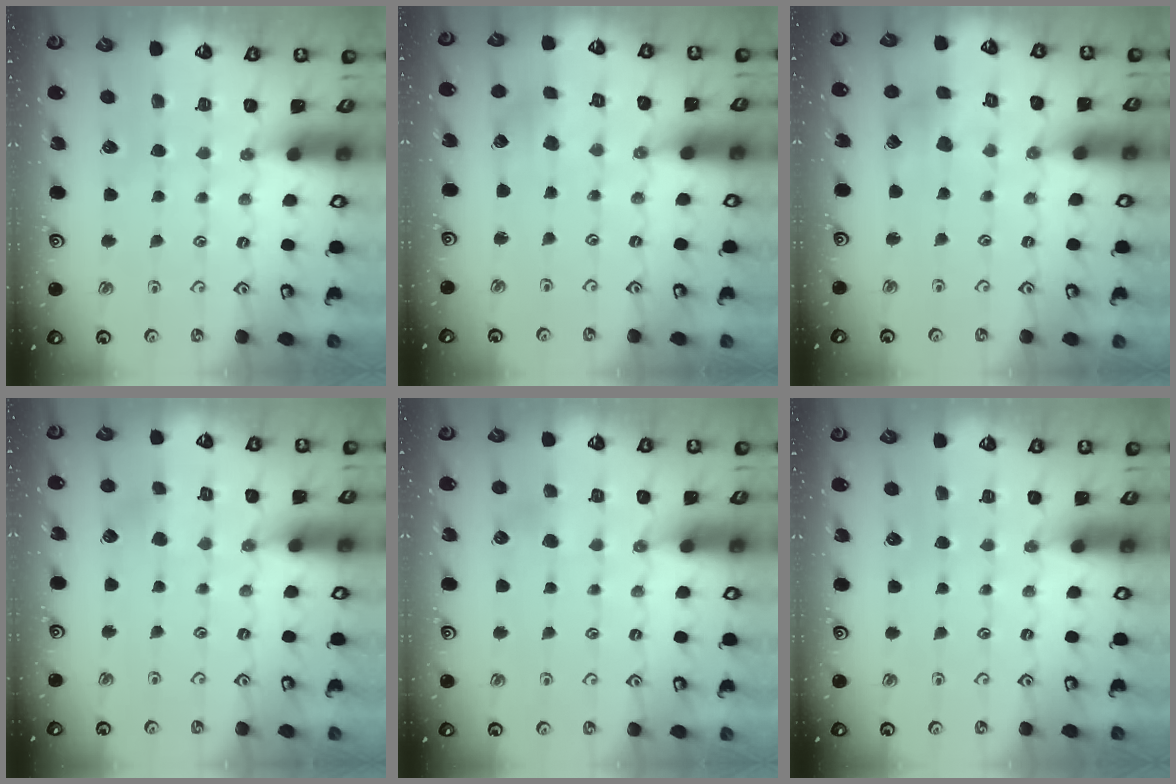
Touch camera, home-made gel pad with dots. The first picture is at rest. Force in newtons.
{"total": 2.9, "press": 2.9, "slide": 0.5}
{"total": 5.7, "press": 5.7, "slide": 0.6}
{"total": 3.6, "press": 3.5, "slide": 0.9}
{"total": 2.6, "press": 2.6, "slide": 0.5}
{"total": 0.0}